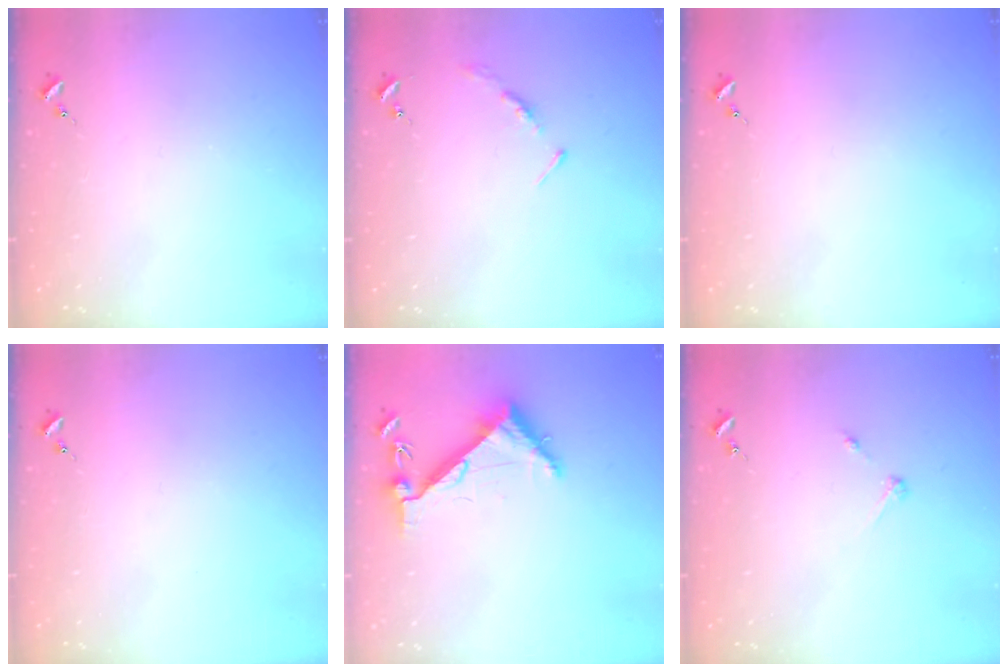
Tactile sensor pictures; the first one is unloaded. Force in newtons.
{"total": 3.5, "press": 3.5, "slide": 0.4}
{"total": 0.0}
{"total": 0.0}
{"total": 6.3, "press": 6.2, "slide": 0.7}
{"total": 2.7, "press": 2.7, "slide": 0.3}